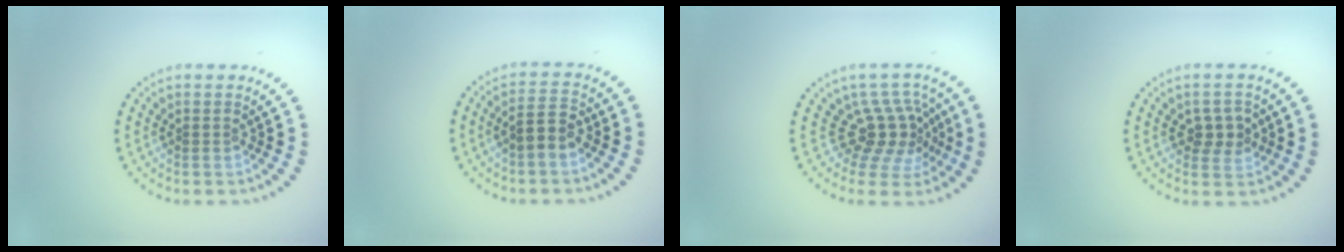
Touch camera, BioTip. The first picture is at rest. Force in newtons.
{"total": 2.6, "press": 2.5, "slide": 0.8}
{"total": 4.0, "press": 2.8, "slide": 2.9}
{"total": 2.4, "press": 2.3, "slide": 0.5}